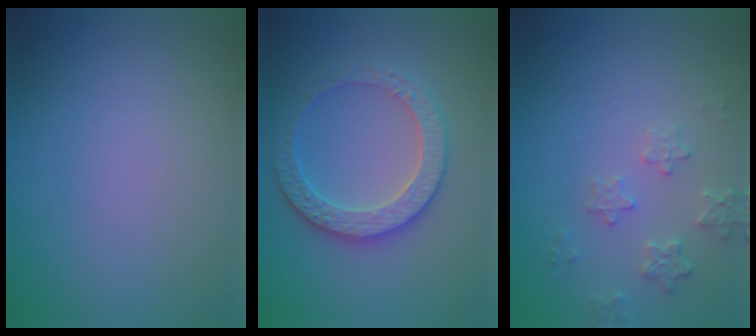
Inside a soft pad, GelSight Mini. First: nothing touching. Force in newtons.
{"total": 4.1, "press": 3.6, "slide": 1.9}
{"total": 2.2, "press": 2.1, "slide": 0.4}